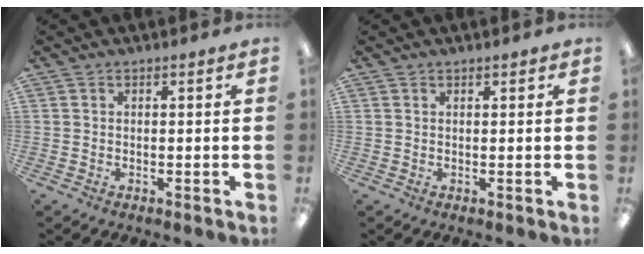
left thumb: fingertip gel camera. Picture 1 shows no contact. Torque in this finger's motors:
{"motor_torque": [-0.11, -0.11, -0.11, 0.10, -0.05]}